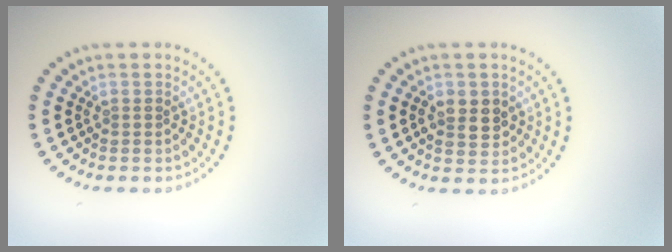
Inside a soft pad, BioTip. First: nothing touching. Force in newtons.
{"total": 2.7, "press": 2.7, "slide": 0.4}